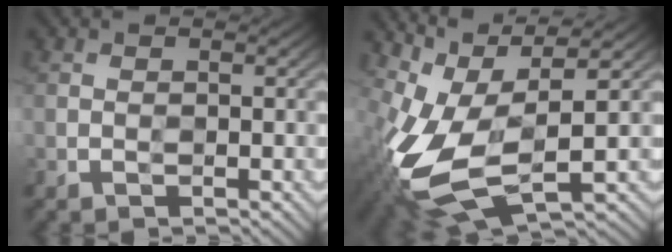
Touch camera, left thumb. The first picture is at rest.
{"total": 12.9, "force": [-1.1, 5.4, 11.7], "torque": [-0.273, -0.021, -0.003]}